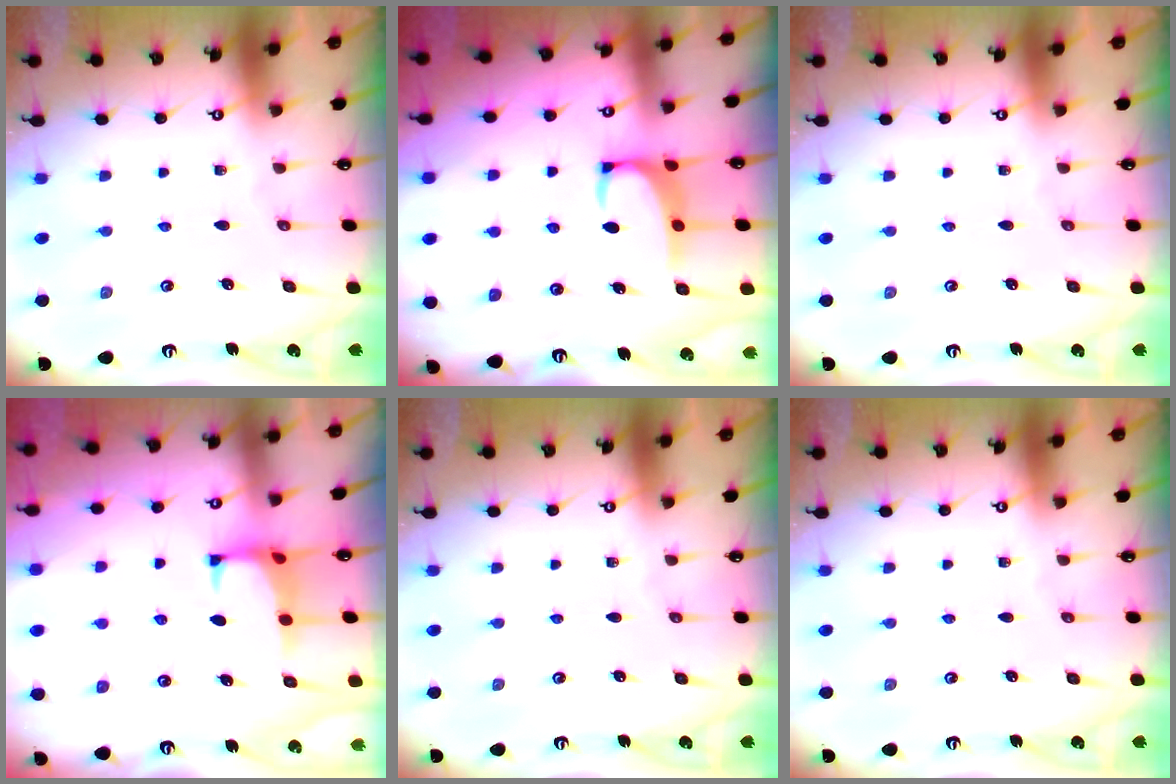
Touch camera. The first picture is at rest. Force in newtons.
{"total": 2.7, "press": 2.5, "slide": 1.0}
{"total": 0.0}
{"total": 1.2, "press": 1.0, "slide": 0.6}
{"total": 0.0}
{"total": 0.0}